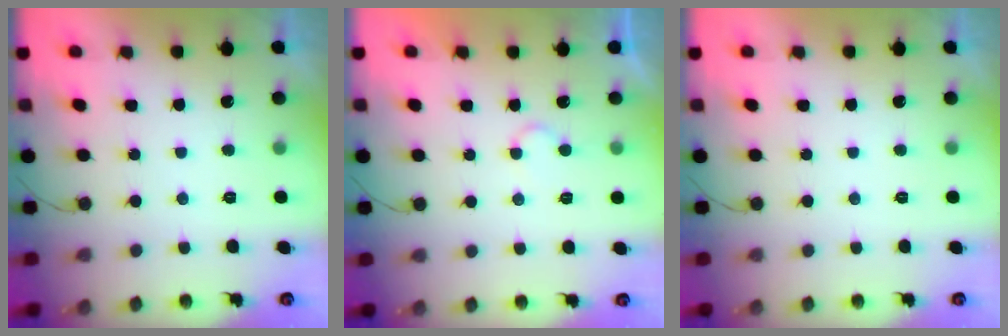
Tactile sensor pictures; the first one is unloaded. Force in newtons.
{"total": 5.6, "press": 5.5, "slide": 0.4}
{"total": 0.0}